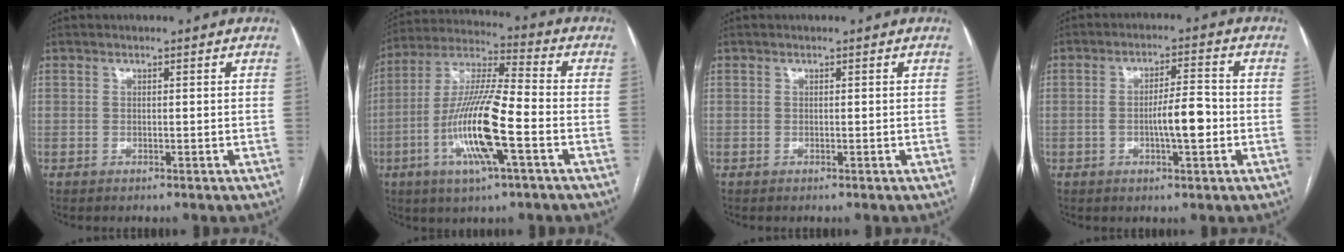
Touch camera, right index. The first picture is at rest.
{"total": 15.3, "force": [-4.6, 1.5, 14.5], "torque": [-0.291, -0.006, -0.088]}
{"total": 0.0}
{"total": 6.3, "force": [-1.3, 1.1, 6.0], "torque": [-0.103, 0.008, -0.021]}